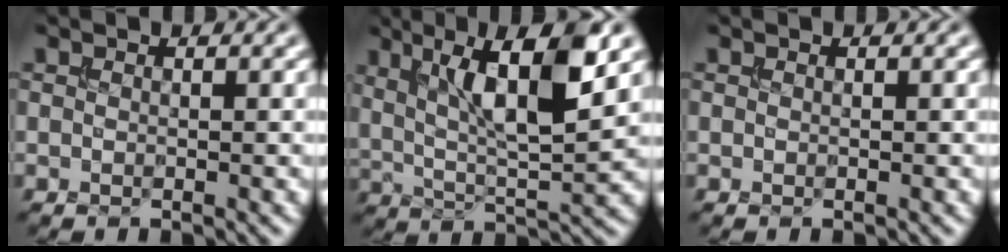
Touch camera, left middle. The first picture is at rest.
{"total": 9.2, "force": [3.3, 2.7, 8.2], "torque": [-0.137, 0.001, 0.058]}
{"total": 0.0}